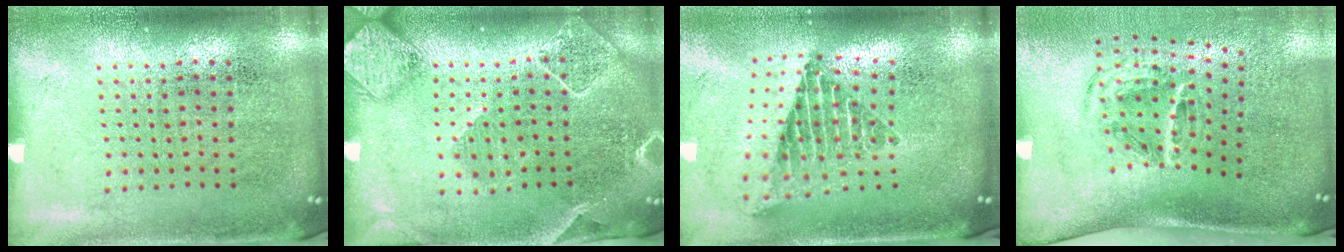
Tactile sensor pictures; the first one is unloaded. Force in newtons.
{"total": 2.1, "press": 1.9, "slide": 0.7}
{"total": 2.4, "press": 1.7, "slide": 1.7}
{"total": 2.0, "press": 1.2, "slide": 1.5}